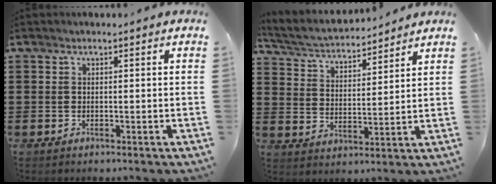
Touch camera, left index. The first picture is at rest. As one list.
[{"total": 4.0, "force": [3.9, 0.5, 1.0], "torque": [-0.040, -0.025, 0.063]}]